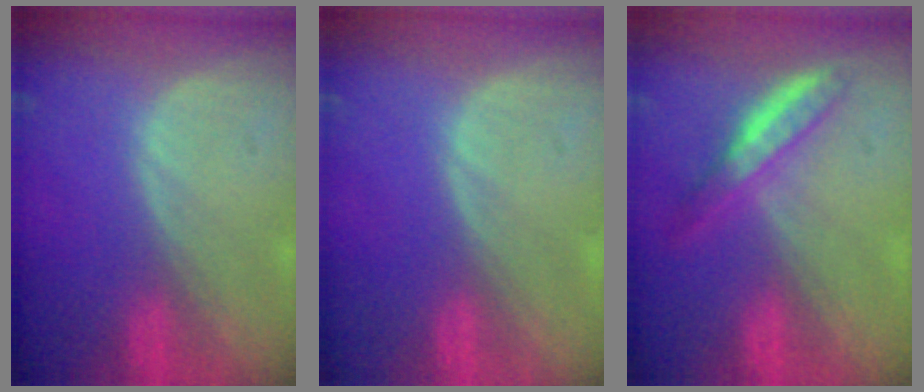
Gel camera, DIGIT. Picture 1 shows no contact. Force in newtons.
{"total": 0.0}
{"total": 4.9, "press": 4.5, "slide": 2.0}